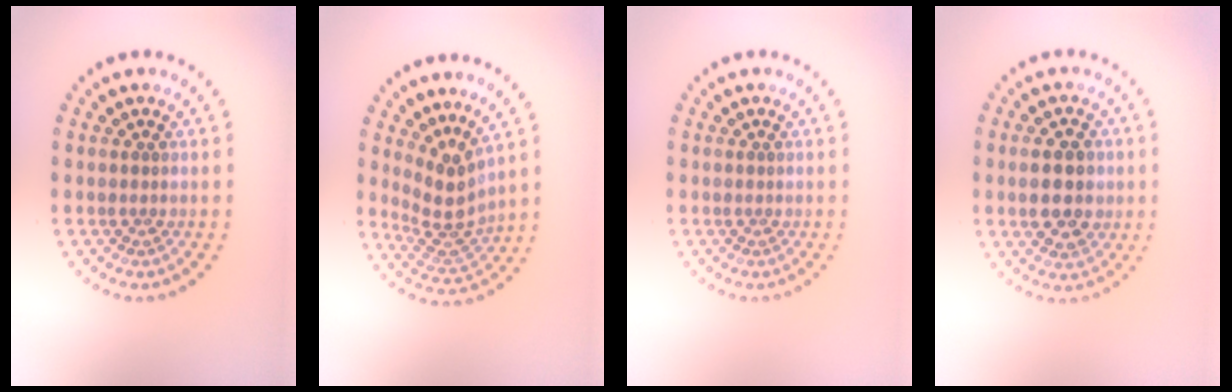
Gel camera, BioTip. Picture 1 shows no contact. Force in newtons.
{"total": 3.5, "press": 2.6, "slide": 2.3}
{"total": 0.0}
{"total": 4.7, "press": 4.7, "slide": 0.2}